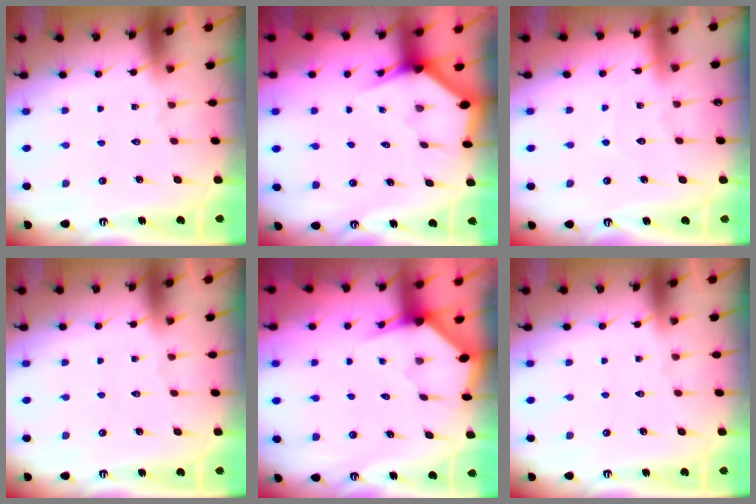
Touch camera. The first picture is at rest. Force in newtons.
{"total": 2.8, "press": 2.8, "slide": 0.2}
{"total": 3.5, "press": 3.4, "slide": 0.4}
{"total": 0.0}
{"total": 2.8, "press": 2.8, "slide": 0.2}
{"total": 0.0}